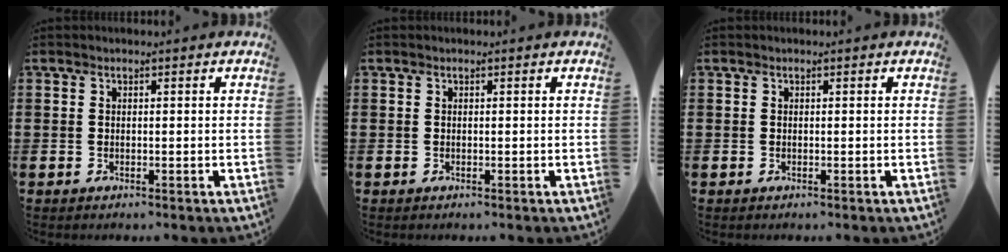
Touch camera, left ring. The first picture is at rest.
{"total": 0.0}
{"total": 0.0}